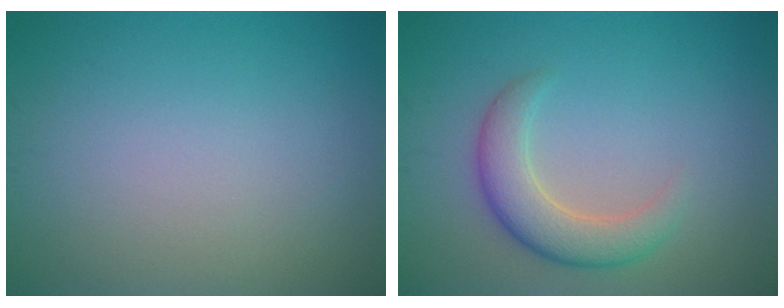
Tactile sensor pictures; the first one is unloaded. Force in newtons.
{"total": 4.1, "press": 4.1, "slide": 0.4}